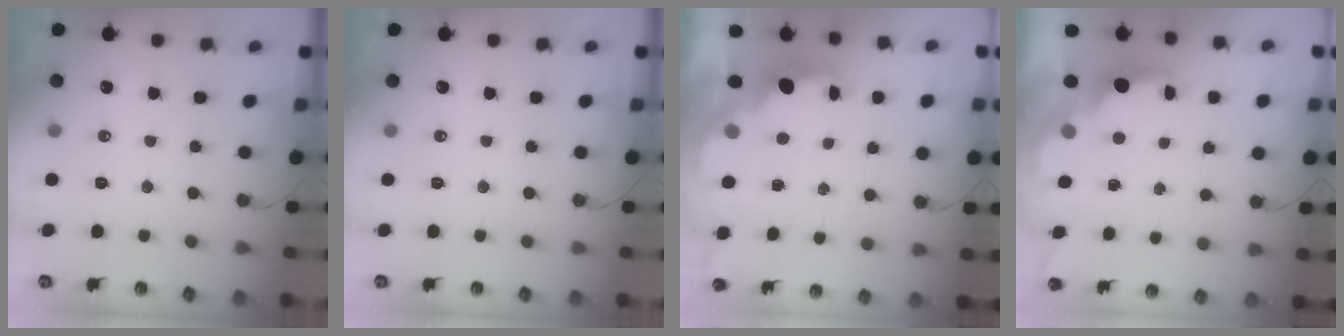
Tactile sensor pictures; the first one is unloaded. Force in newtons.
{"total": 0.0}
{"total": 2.1, "press": 2.0, "slide": 0.8}
{"total": 2.1, "press": 1.9, "slide": 0.8}